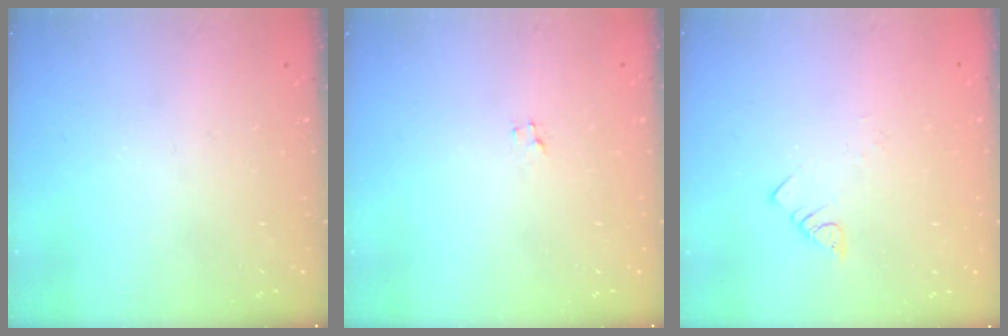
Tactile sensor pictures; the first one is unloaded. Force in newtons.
{"total": 2.0, "press": 2.0, "slide": 0.2}
{"total": 1.8, "press": 1.8, "slide": 0.3}